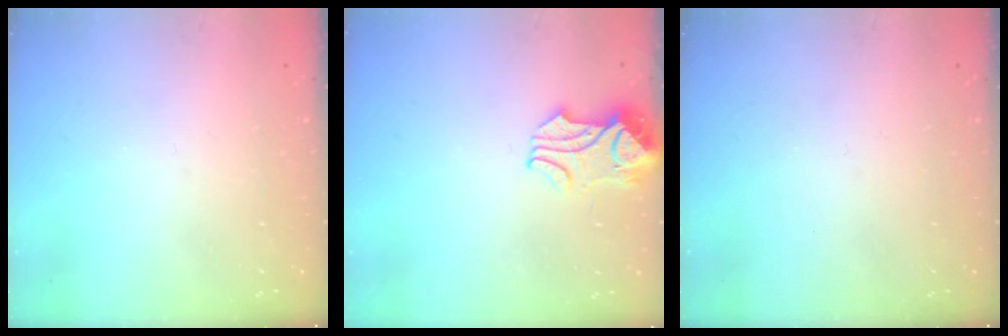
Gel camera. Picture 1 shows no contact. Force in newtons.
{"total": 2.1, "press": 2.0, "slide": 0.5}
{"total": 0.0}